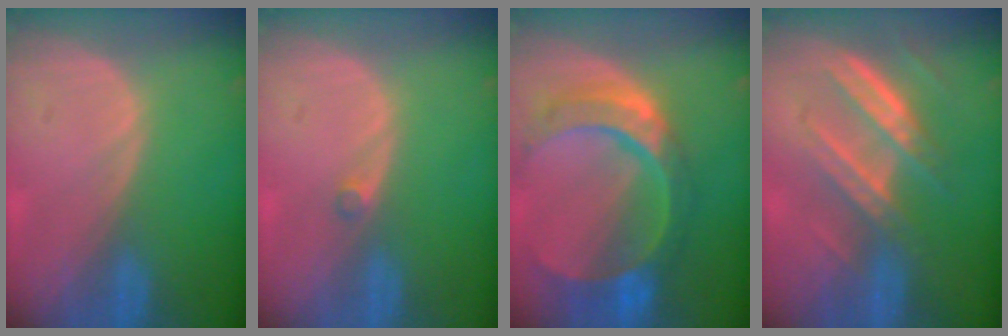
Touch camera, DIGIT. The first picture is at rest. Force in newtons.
{"total": 1.0, "press": 0.9, "slide": 0.5}
{"total": 11.1, "press": 9.2, "slide": 6.1}
{"total": 7.7, "press": 6.9, "slide": 3.5}